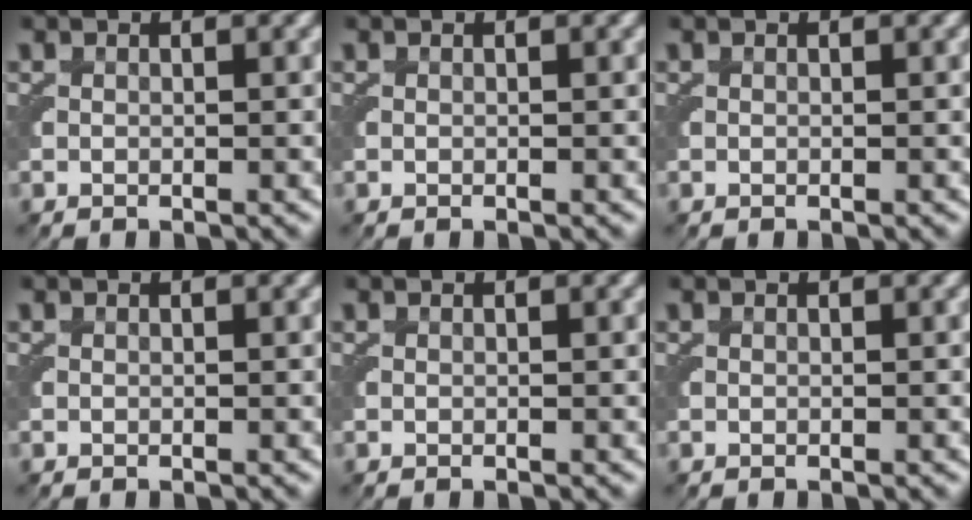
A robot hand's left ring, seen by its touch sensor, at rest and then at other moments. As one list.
[{"total": 0.0}, {"total": 0.0}, {"total": 0.0}, {"total": 0.0}, {"total": 0.0}]